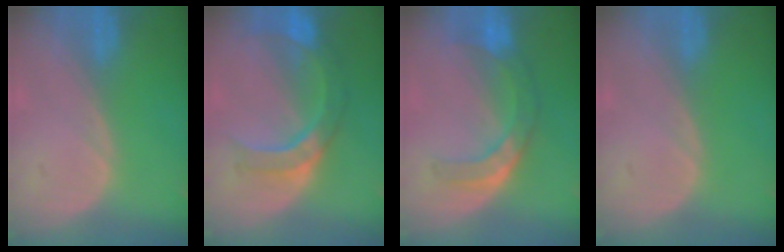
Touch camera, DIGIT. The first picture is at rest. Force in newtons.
{"total": 8.9, "press": 7.9, "slide": 4.0}
{"total": 7.6, "press": 6.7, "slide": 3.6}
{"total": 0.0}